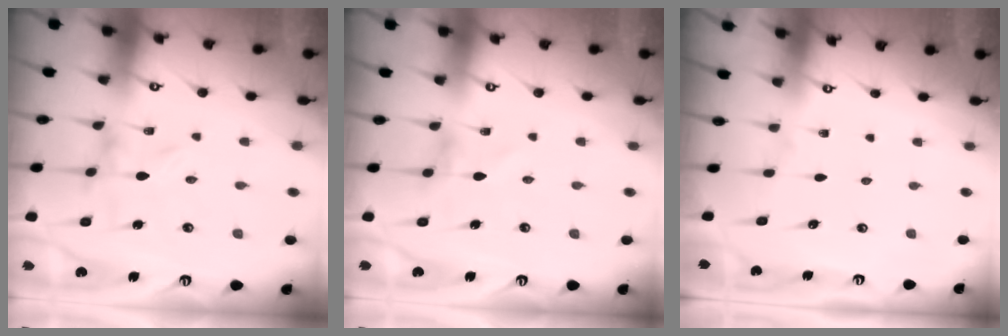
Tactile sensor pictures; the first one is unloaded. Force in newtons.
{"total": 1.6, "press": 1.6, "slide": 0.2}
{"total": 0.0}